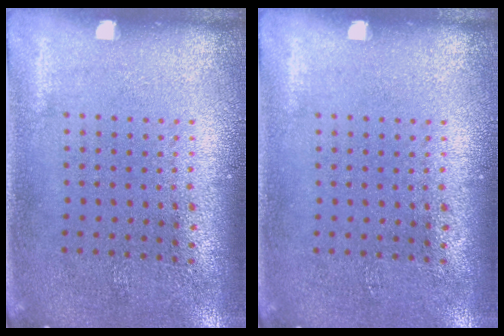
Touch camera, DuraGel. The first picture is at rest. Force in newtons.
{"total": 0.0}